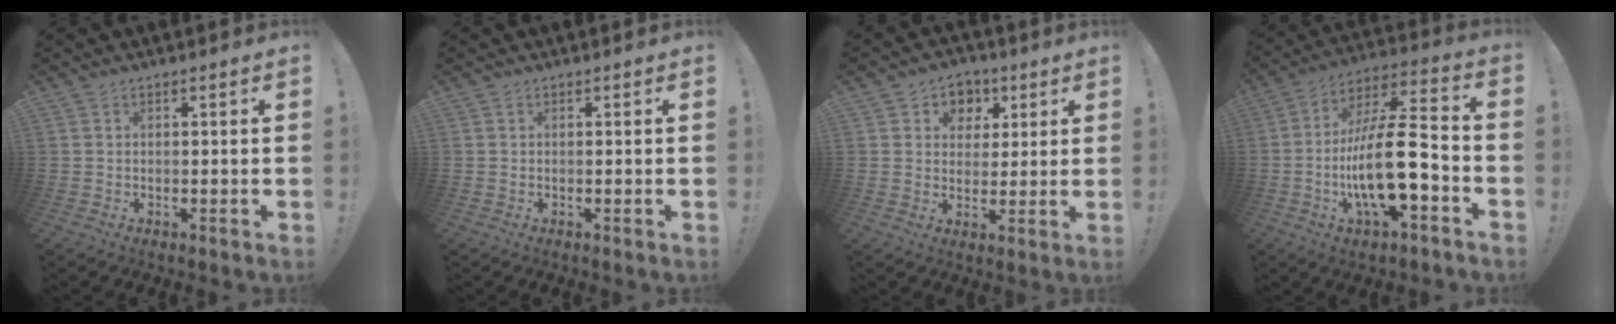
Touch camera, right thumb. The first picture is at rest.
{"total": 0.0}
{"total": 7.2, "force": [2.1, 6.7, 1.4], "torque": [-0.011, -0.014, 0.043]}
{"total": 20.0, "force": [-5.0, 6.2, 18.3], "torque": [-0.334, 0.024, -0.081]}